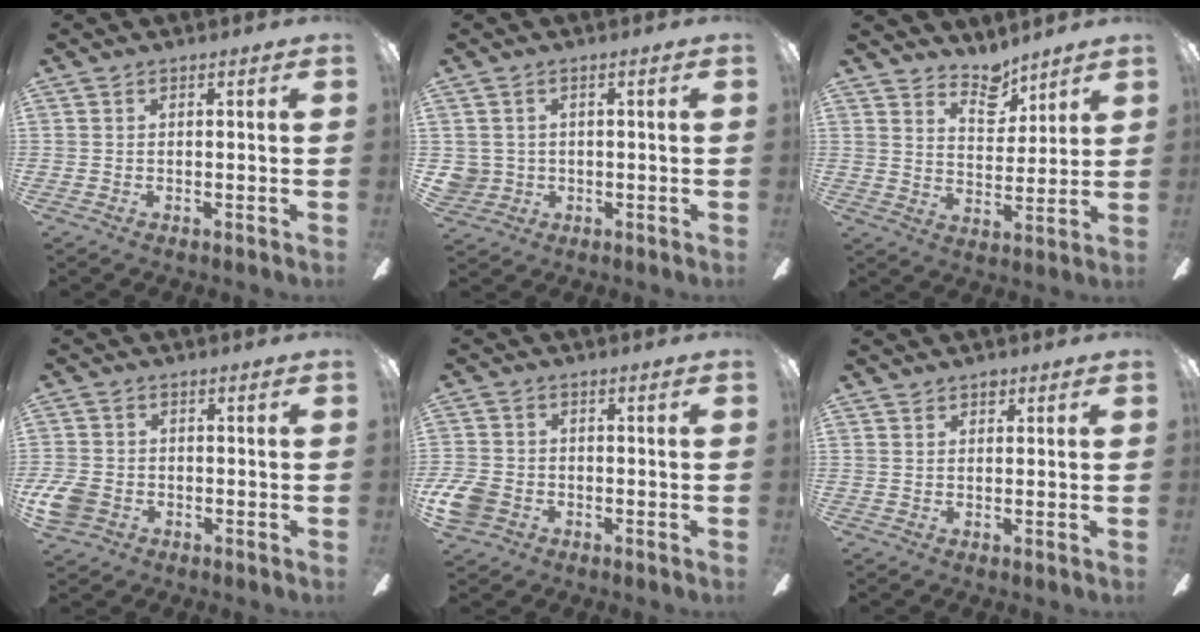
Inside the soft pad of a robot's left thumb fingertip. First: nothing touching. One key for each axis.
{"total": 3.4, "fx": 0.6, "fy": 3.3, "fz": 0.0, "tx": -0.019, "ty": 0.005, "tz": 0.011}
{"total": 7.7, "fx": 6.5, "fy": 3.5, "fz": 2.2, "tx": -0.033, "ty": -0.042, "tz": 0.118}
{"total": 5.7, "fx": -2.1, "fy": 4.6, "fz": 2.8, "tx": -0.071, "ty": 0.011, "tz": -0.037}
{"total": 6.3, "fx": -2.5, "fy": 4.9, "fz": 3.1, "tx": -0.081, "ty": 0.014, "tz": -0.047}
{"total": 1.3, "fx": 1.0, "fy": 0.9, "fz": 0.3, "tx": 0.002, "ty": -0.003, "tz": 0.017}